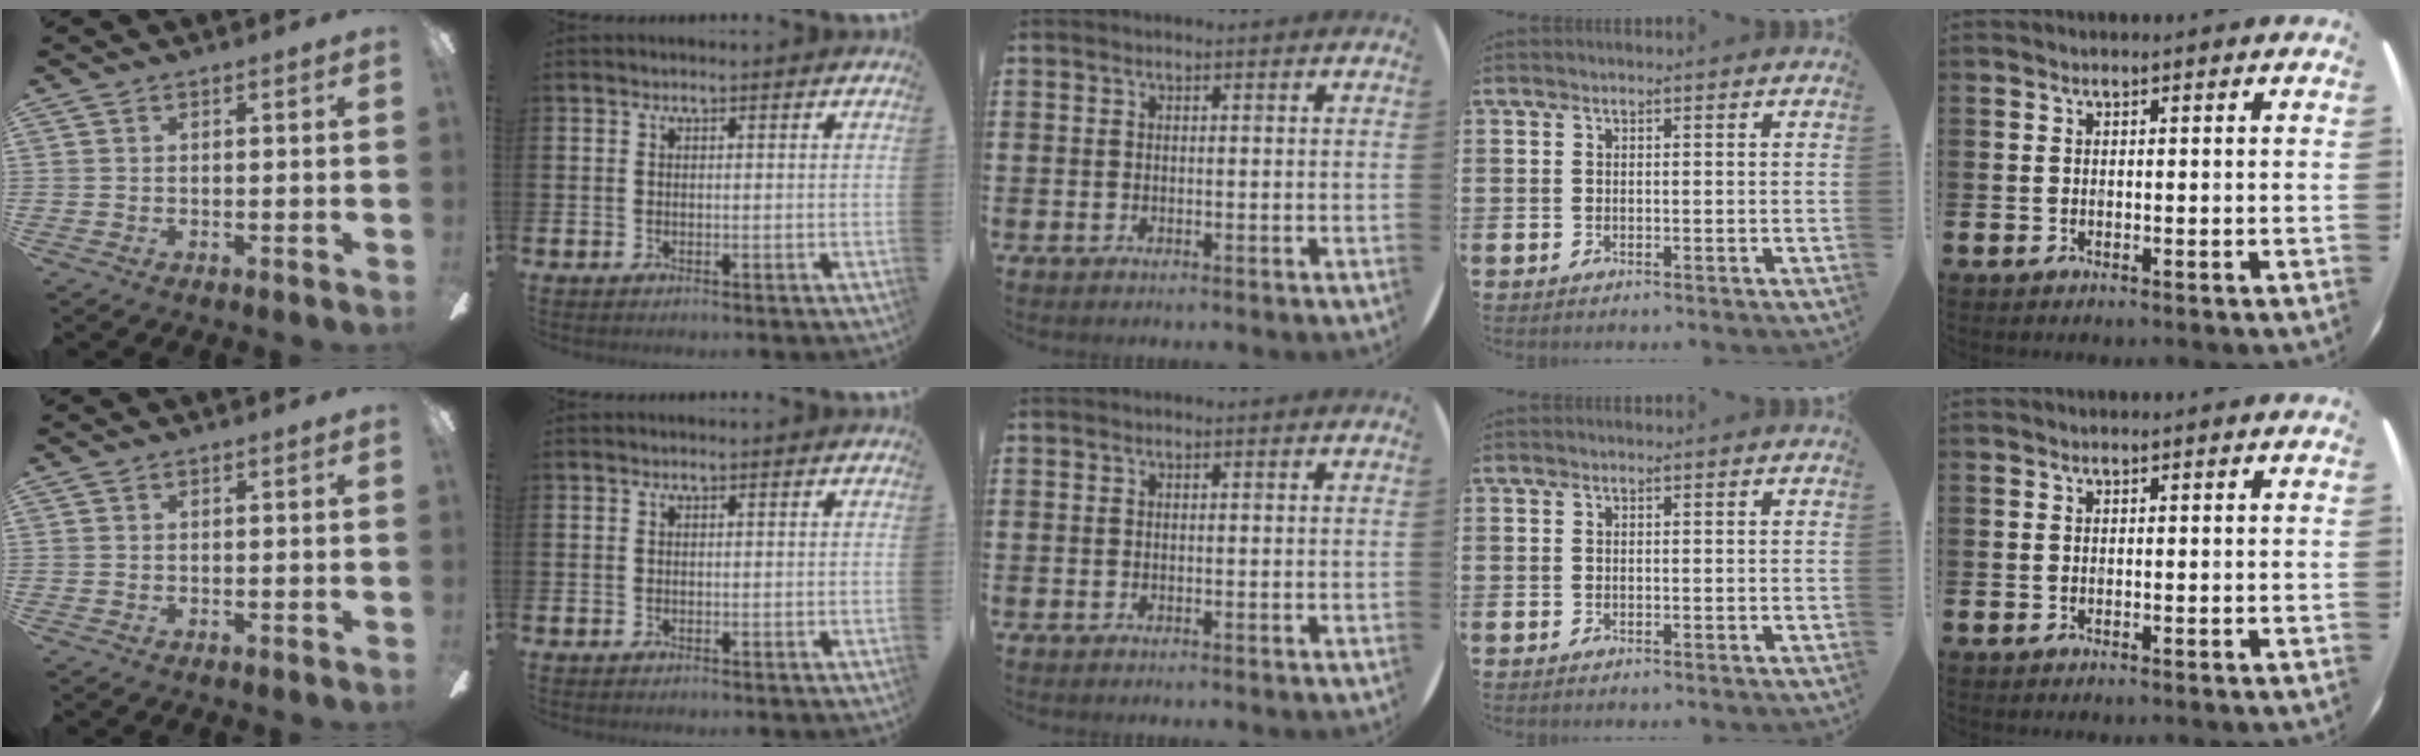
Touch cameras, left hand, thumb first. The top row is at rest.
{}